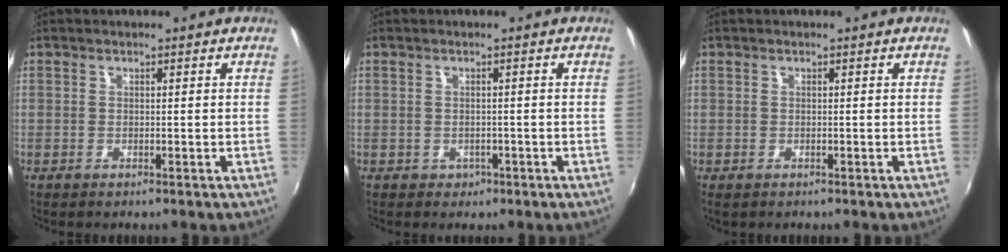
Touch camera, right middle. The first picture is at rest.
{"total": 1.3, "force": [-0.4, 1.2, 0.4], "torque": [-0.005, -0.003, -0.001]}
{"total": 0.0}